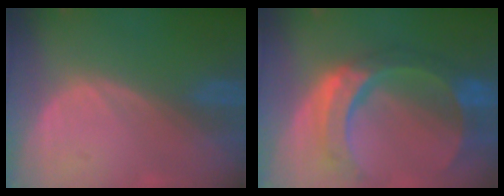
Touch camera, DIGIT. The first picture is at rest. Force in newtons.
{"total": 11.0, "press": 9.2, "slide": 6.0}